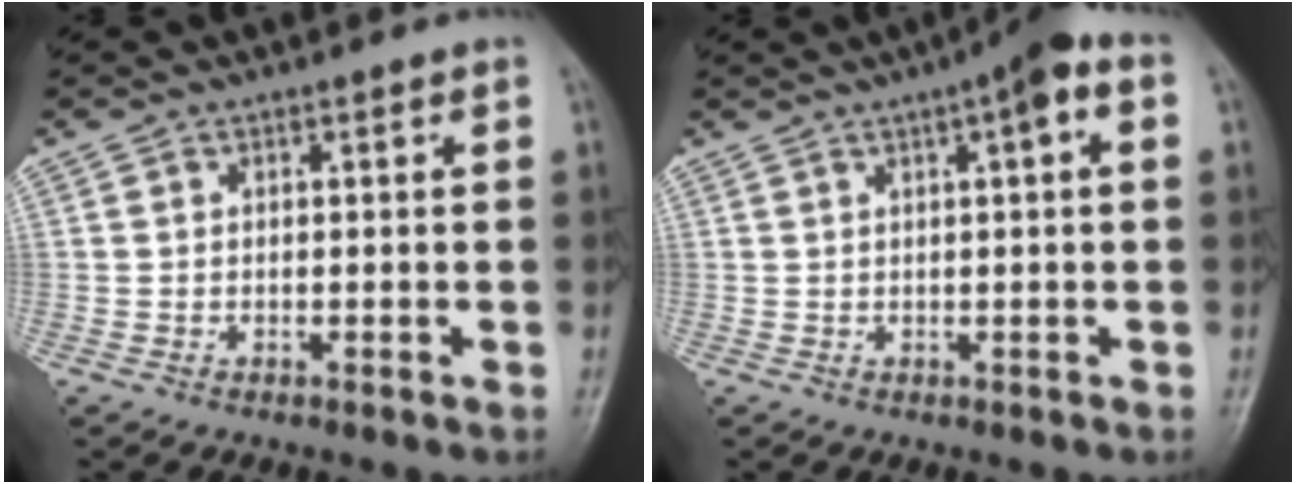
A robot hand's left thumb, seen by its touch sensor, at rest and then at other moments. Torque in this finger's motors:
{"motor_torque": [0.73, 0.77, 0.45, -0.52, 0.03]}